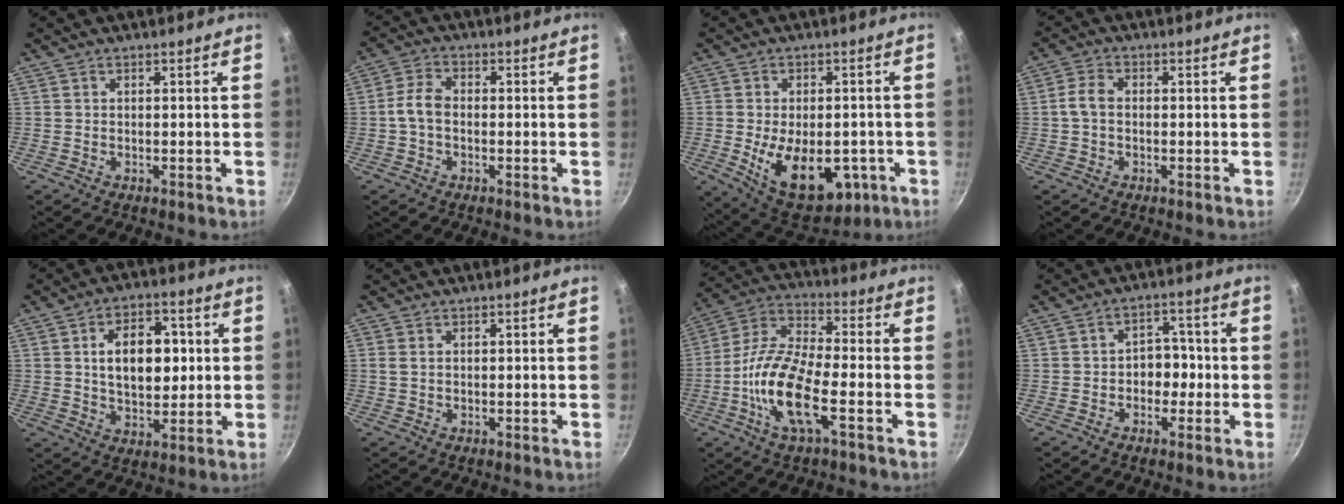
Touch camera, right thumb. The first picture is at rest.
{"total": 4.9, "force": [-0.5, 3.0, 3.9], "torque": [-0.080, 0.021, -0.019]}
{"total": 17.1, "force": [-4.5, 10.0, 13.1], "torque": [-0.168, -0.007, -0.047]}
{"total": 3.7, "force": [-0.1, 2.1, 3.0], "torque": [-0.070, 0.013, -0.009]}
{"total": 12.7, "force": [1.9, 8.0, 9.7], "torque": [-0.114, 0.003, 0.028]}
{"total": 1.2, "force": [0.3, 0.8, 0.9], "torque": [-0.018, 0.001, 0.004]}
{"total": 15.2, "force": [-4.8, 5.3, 13.4], "torque": [-0.264, 0.032, -0.110]}
{"total": 5.4, "force": [-1.0, 4.2, 3.2], "torque": [0.005, 0.020, -0.019]}